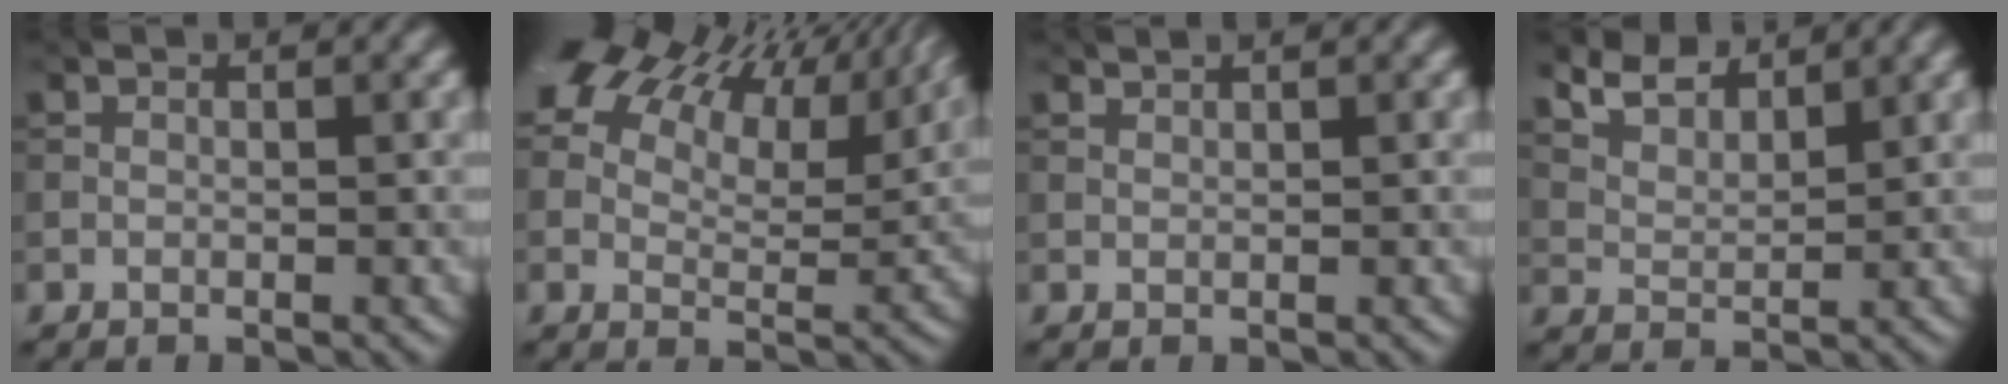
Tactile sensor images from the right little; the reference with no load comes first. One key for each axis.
{"total": 14.5, "fx": 9.4, "fy": 6.8, "fz": 8.7, "tx": -0.158, "ty": 0.028, "tz": 0.138}
{"total": 0.8, "fx": 0.7, "fy": 0.0, "fz": 0.2, "tx": -0.003, "ty": -0.001, "tz": 0.012}
{"total": 4.6, "fx": 3.9, "fy": 1.5, "fz": 1.8, "tx": -0.049, "ty": -0.006, "tz": 0.081}